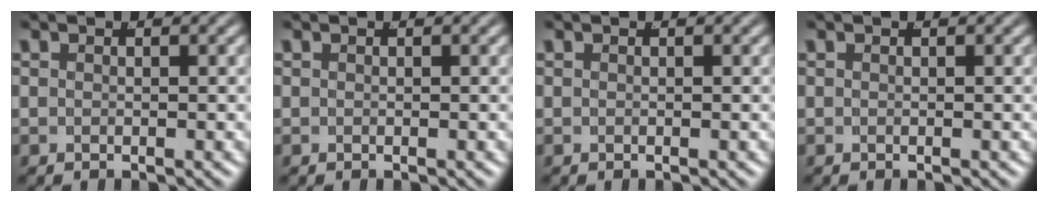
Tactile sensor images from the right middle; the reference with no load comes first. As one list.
[{"total": 0.0}, {"total": 0.0}, {"total": 0.0}]